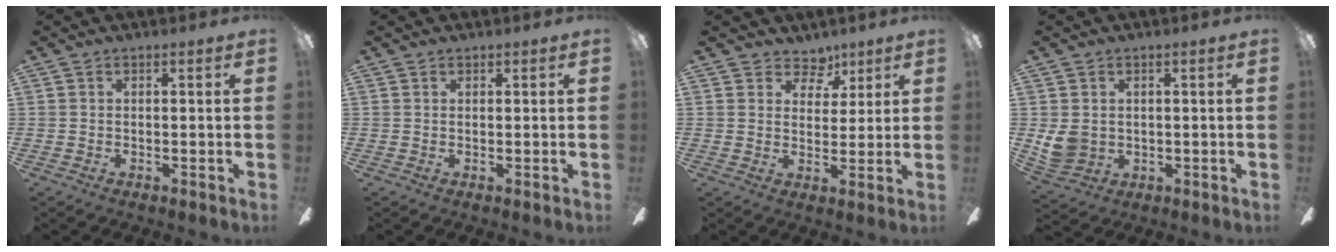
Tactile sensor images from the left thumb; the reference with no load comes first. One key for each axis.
{"total": 0.7, "fx": 0.6, "fy": 0.3, "fz": 0.0, "tx": -0.001, "ty": 0.001, "tz": 0.011}
{"total": 6.2, "fx": 4.3, "fy": 4.2, "fz": 1.6, "tx": -0.018, "ty": -0.026, "tz": 0.076}
{"total": 6.2, "fx": 1.1, "fy": 5.4, "fz": 2.8, "tx": -0.069, "ty": 0.001, "tz": 0.024}